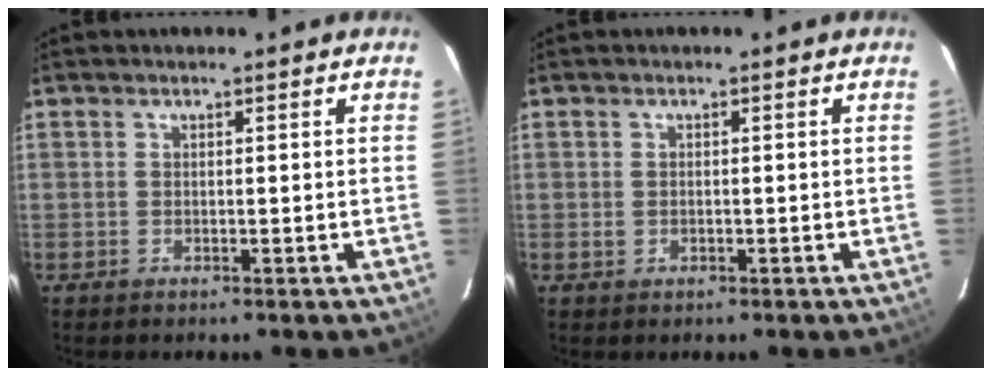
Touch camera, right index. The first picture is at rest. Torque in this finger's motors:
{"motor_torque": [-0.10, 0.02, -0.02, 0.00]}